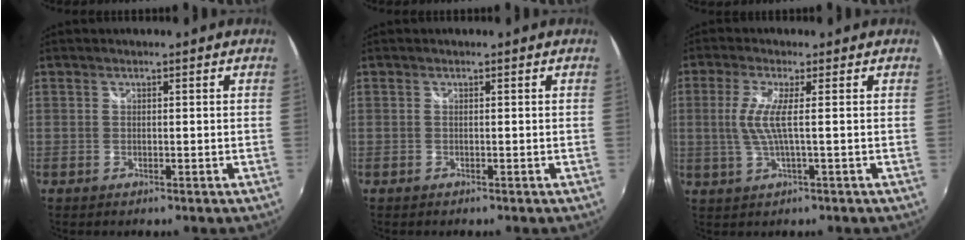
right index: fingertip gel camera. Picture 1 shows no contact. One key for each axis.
{"total": 0.0}
{"total": 5.1, "fx": 0.1, "fy": 0.0, "fz": 5.1, "tx": -0.112, "ty": -0.004, "tz": 0.006}